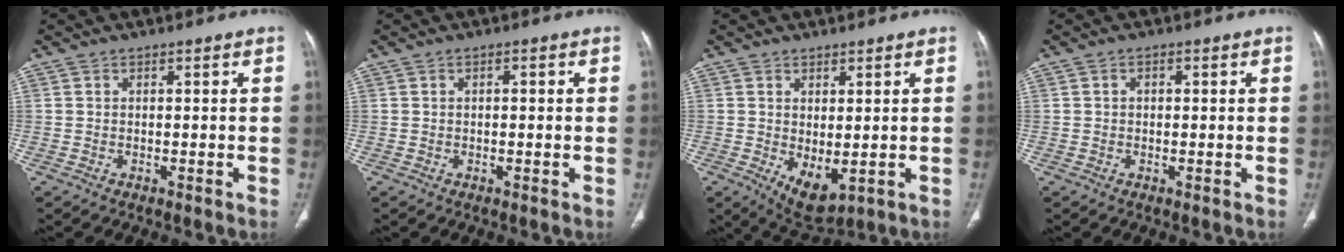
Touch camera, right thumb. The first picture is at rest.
{"total": 1.0, "force": [0.1, 0.4, 0.9], "torque": [-0.014, 0.005, 0.004]}
{"total": 6.2, "force": [-0.7, 3.2, 5.3], "torque": [-0.078, -0.014, 0.010]}
{"total": 0.9, "force": [0.2, 0.7, 0.6], "torque": [-0.006, 0.003, 0.001]}